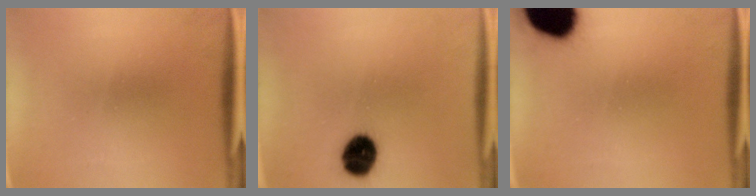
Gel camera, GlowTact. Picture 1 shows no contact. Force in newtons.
{"total": 9.4}
{"total": 18.1}